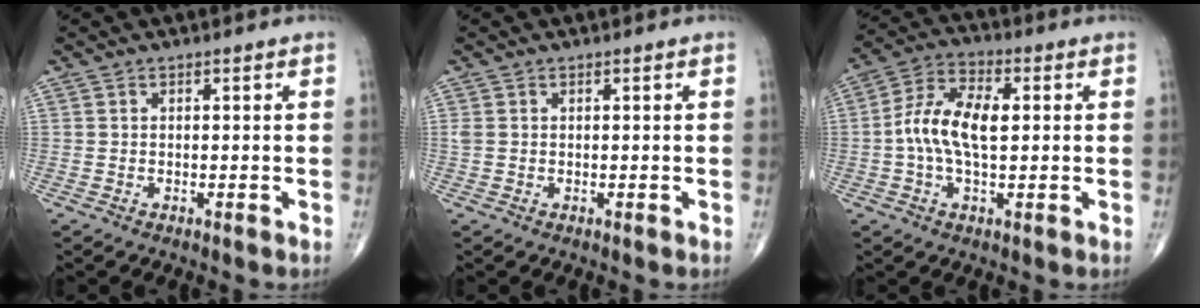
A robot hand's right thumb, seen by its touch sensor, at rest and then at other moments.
{"total": 0.9, "force": [0.1, 0.7, 0.5], "torque": [-0.017, 0.005, 0.004]}
{"total": 10.7, "force": [0.5, 5.4, 9.2], "torque": [-0.186, 0.024, 0.004]}